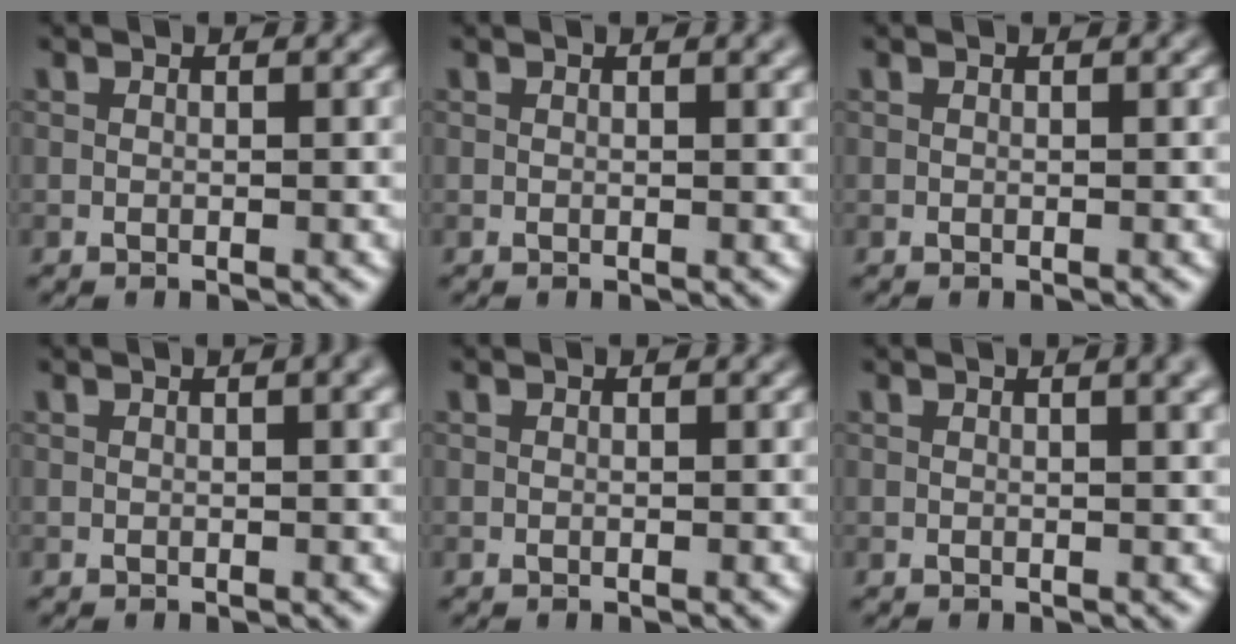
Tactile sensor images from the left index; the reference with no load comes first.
{"total": 1.5, "force": [0.9, 0.6, 1.1], "torque": [-0.005, 0.006, 0.006]}
{"total": 0.0}
{"total": 2.9, "force": [1.2, 1.2, 2.4], "torque": [-0.016, 0.014, 0.009]}
{"total": 0.0}
{"total": 3.6, "force": [1.7, 1.5, 2.8], "torque": [-0.015, 0.025, 0.006]}